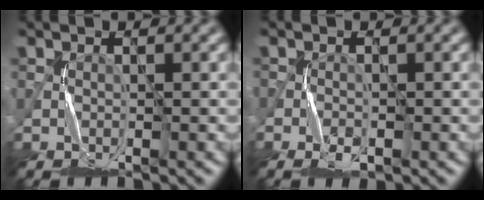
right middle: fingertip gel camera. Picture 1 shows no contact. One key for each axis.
{"total": 1.5, "fx": -1.0, "fy": 0.7, "fz": 0.7, "tx": -0.018, "ty": -0.005, "tz": -0.019}